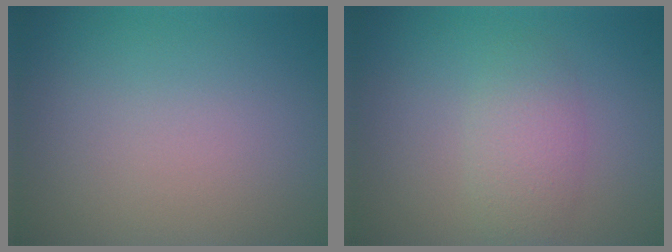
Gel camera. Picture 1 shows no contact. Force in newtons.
{"total": 2.8, "press": 2.8, "slide": 0.1}